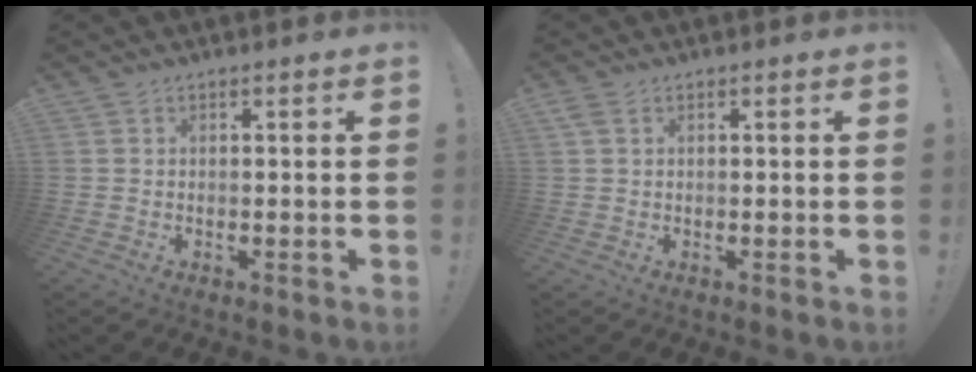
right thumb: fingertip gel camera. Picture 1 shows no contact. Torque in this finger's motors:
{"motor_torque": [-0.02, 0.33, 0.15, -0.09, 0.05]}